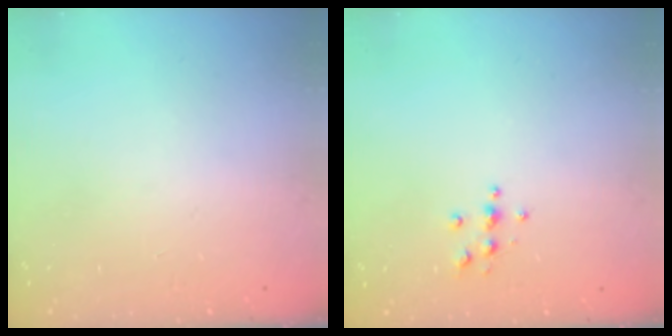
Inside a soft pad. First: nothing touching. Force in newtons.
{"total": 3.9, "press": 3.8, "slide": 0.4}